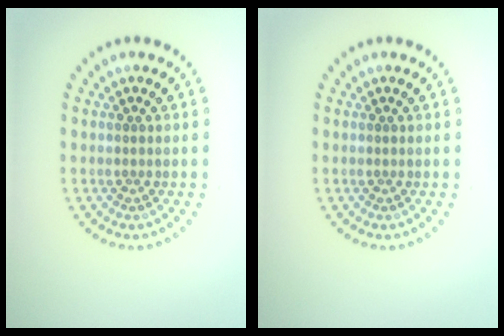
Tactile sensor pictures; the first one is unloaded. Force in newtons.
{"total": 0.0}